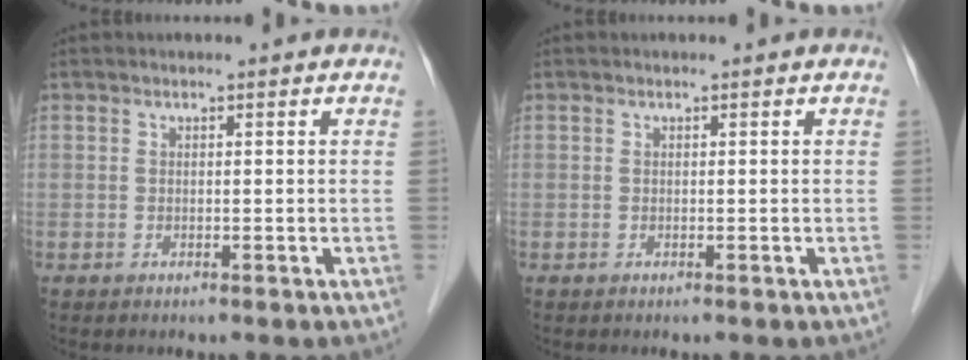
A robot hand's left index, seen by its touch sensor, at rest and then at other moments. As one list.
[{"total": 0.0}]